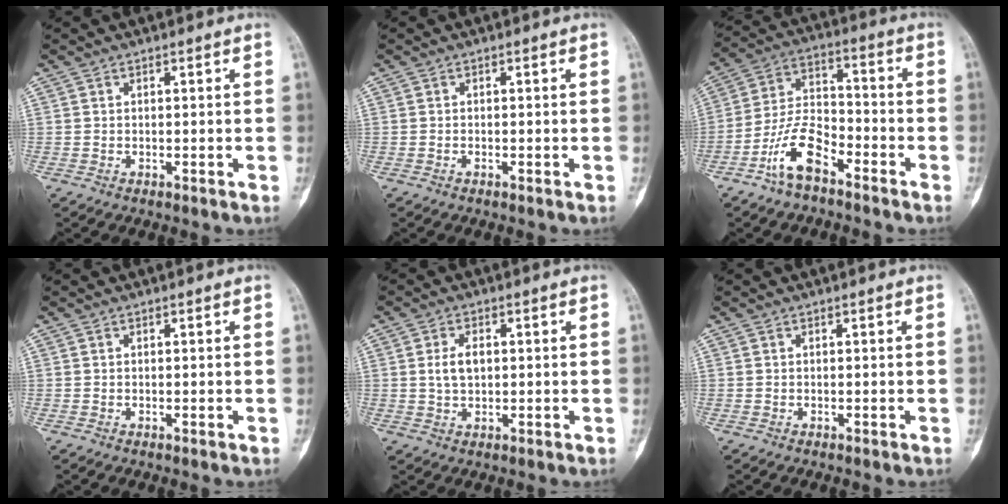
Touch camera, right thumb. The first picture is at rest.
{"total": 0.0}
{"total": 10.4, "force": [-6.3, 4.6, 6.9], "torque": [-0.135, 0.051, -0.127]}
{"total": 0.0}
{"total": 4.1, "force": [0.5, 2.5, 3.2], "torque": [-0.060, 0.003, 0.011]}
{"total": 0.0}